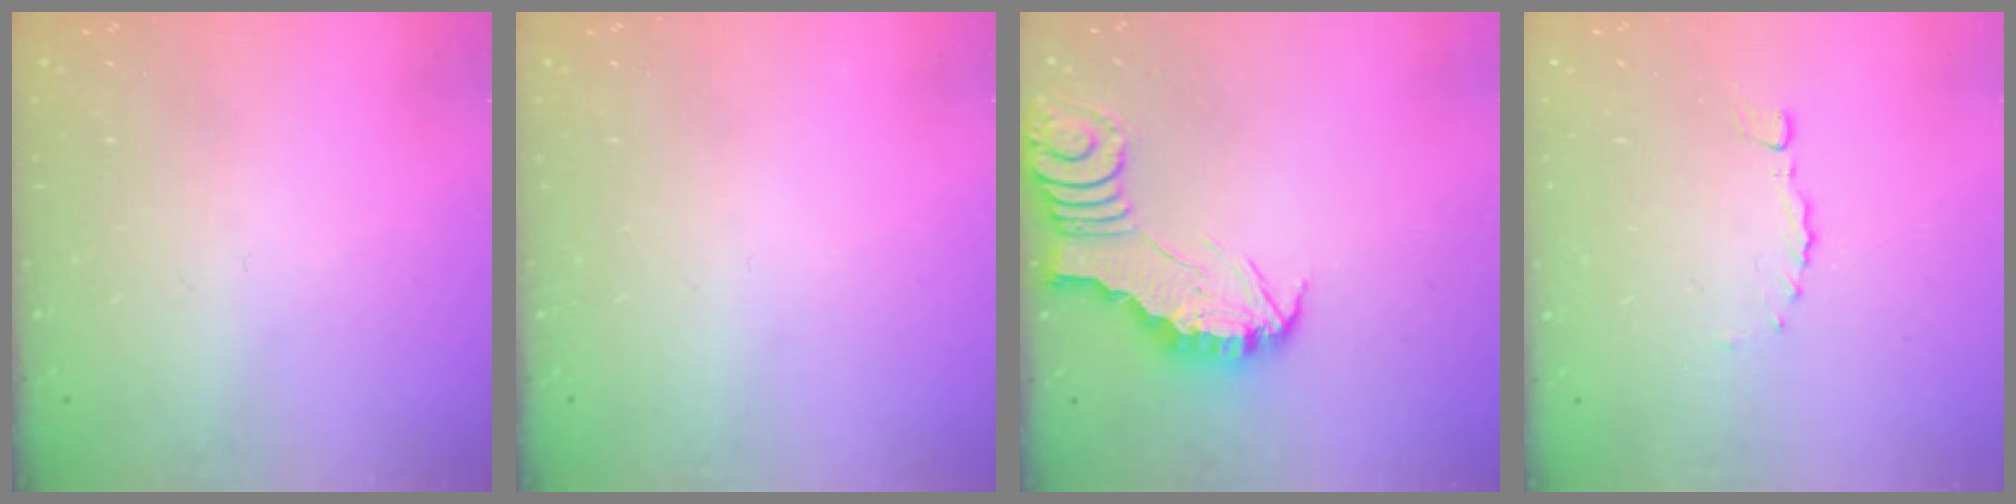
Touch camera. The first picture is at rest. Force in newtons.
{"total": 0.0}
{"total": 2.7, "press": 2.7, "slide": 0.2}
{"total": 0.0}